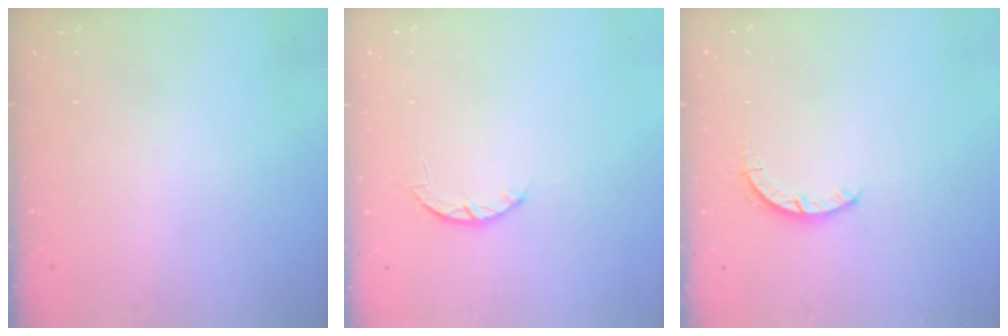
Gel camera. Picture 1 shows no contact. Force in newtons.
{"total": 2.6, "press": 2.5, "slide": 0.4}
{"total": 2.7, "press": 2.7, "slide": 0.4}